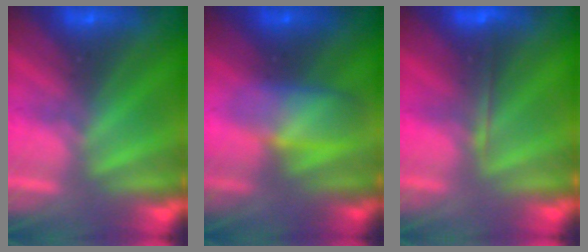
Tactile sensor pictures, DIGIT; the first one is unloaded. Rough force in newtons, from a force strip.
{"total": 2.8}
{"total": 2.0}